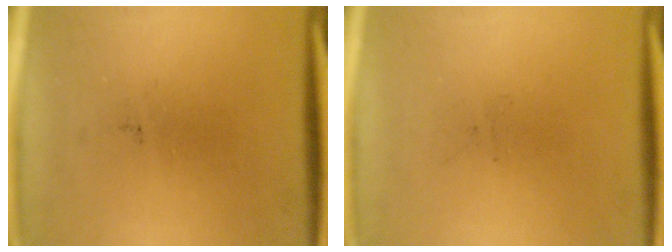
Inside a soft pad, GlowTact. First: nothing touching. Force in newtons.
{"total": 0.0}